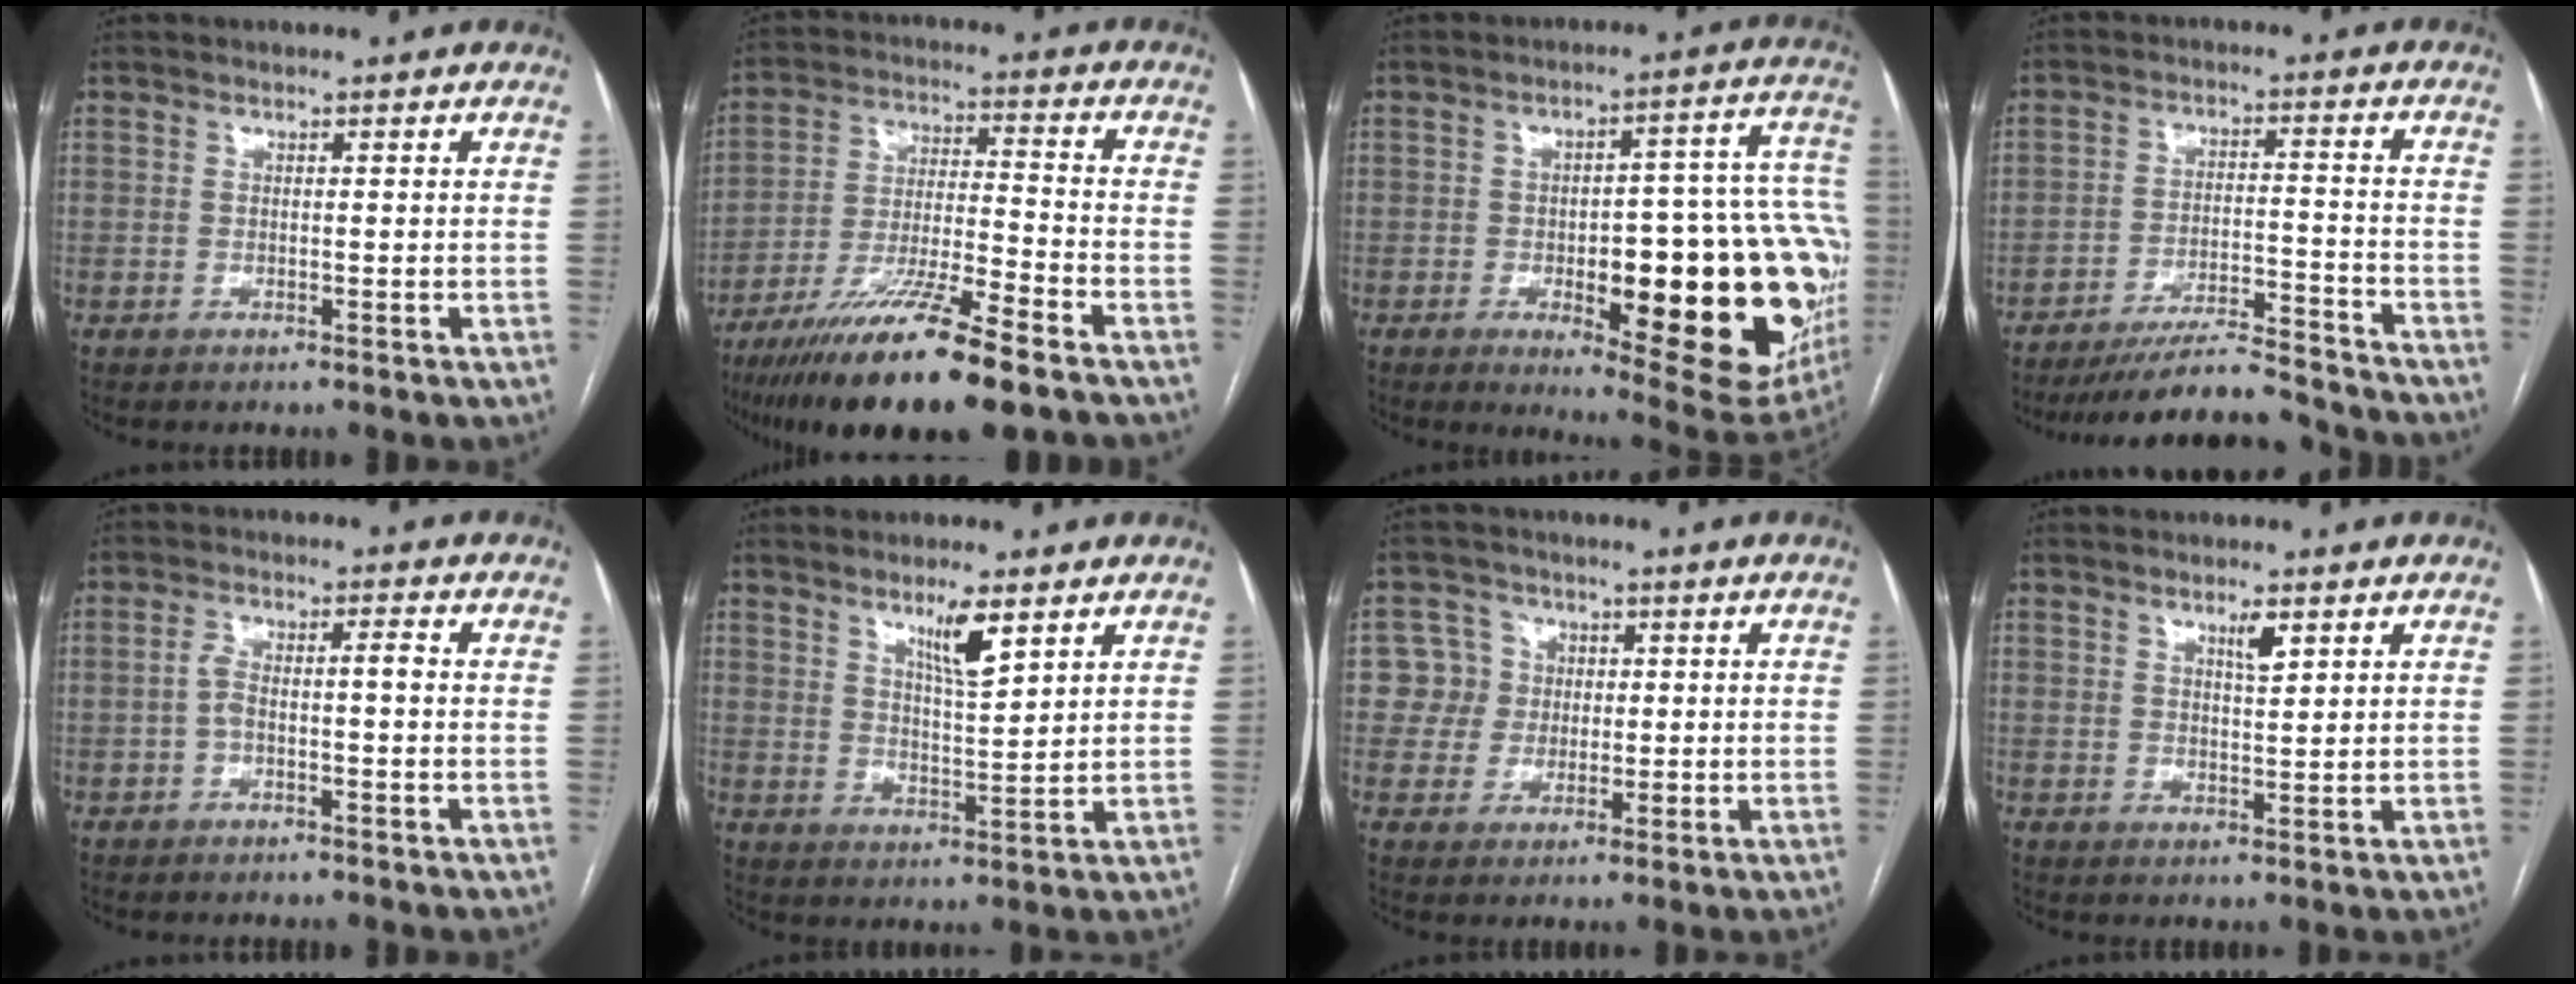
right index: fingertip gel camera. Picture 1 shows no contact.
{"total": 16.8, "force": [-11.9, 0.7, 11.8], "torque": [-0.216, -0.041, -0.210]}
{"total": 27.5, "force": [-5.1, 7.7, 25.8], "torque": [-0.247, 0.026, -0.045]}
{"total": 13.7, "force": [-13.0, 1.2, 4.1], "torque": [-0.061, 0.007, -0.199]}
{"total": 3.9, "force": [-0.8, 1.0, 3.6], "torque": [-0.073, 0.024, -0.012]}
{"total": 6.0, "force": [3.7, 0.7, 4.6], "torque": [-0.082, -0.008, 0.066]}
{"total": 5.5, "force": [0.6, 5.4, 0.3], "torque": [0.009, 0.017, 0.014]}
{"total": 2.6, "force": [1.7, 0.4, 2.0], "torque": [-0.036, -0.004, 0.029]}